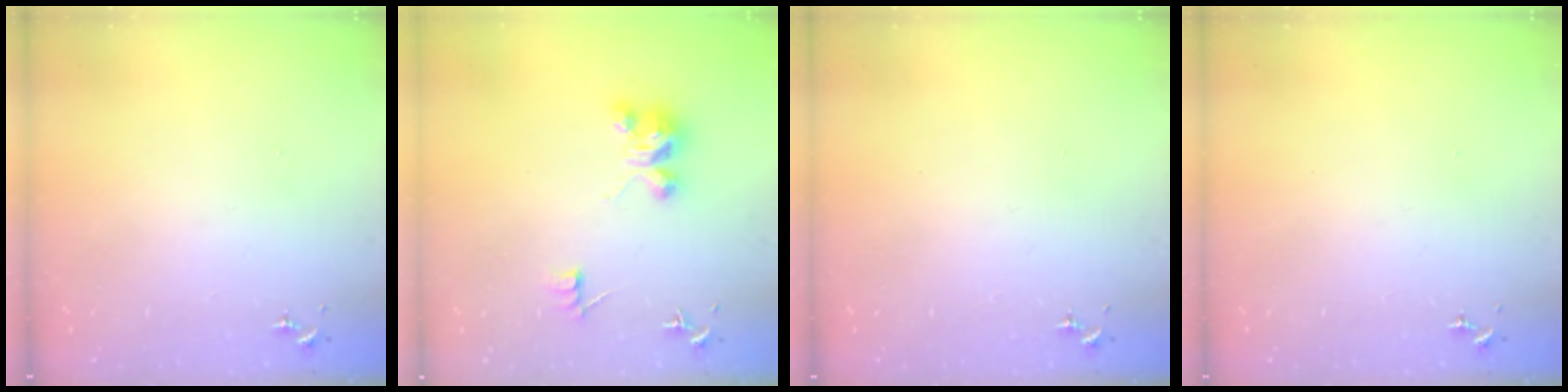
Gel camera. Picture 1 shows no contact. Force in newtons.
{"total": 6.3, "press": 6.3, "slide": 0.3}
{"total": 0.0}
{"total": 1.3, "press": 0.9, "slide": 0.9}